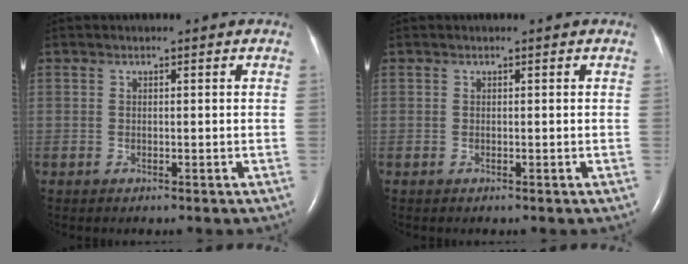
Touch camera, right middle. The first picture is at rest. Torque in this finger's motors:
{"motor_torque": [-0.10, 0.10, -0.04, -0.01]}